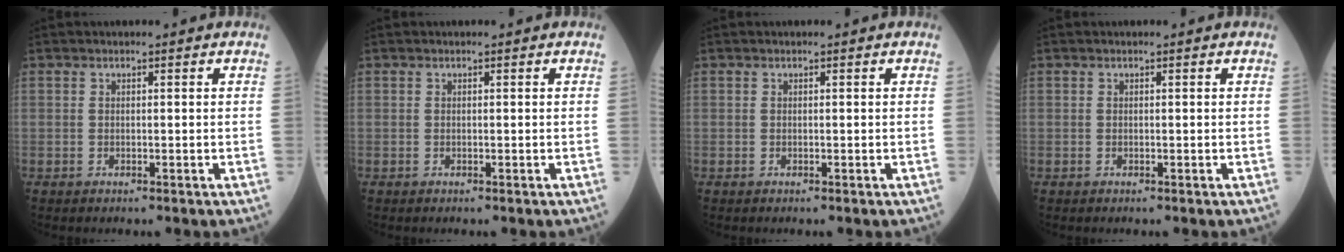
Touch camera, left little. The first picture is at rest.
{"total": 0.0}
{"total": 0.0}
{"total": 0.0}